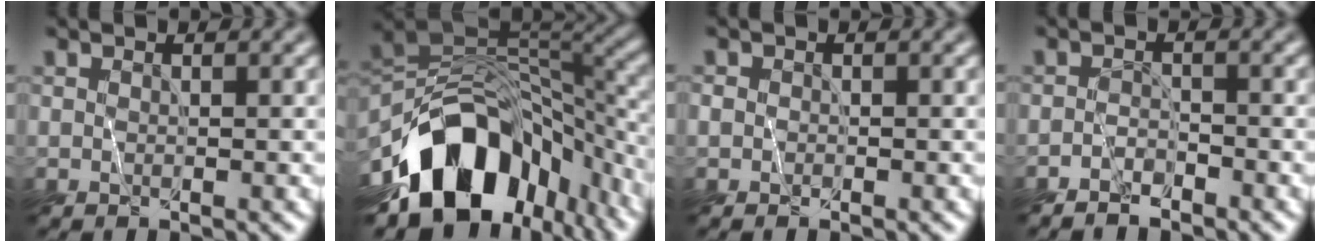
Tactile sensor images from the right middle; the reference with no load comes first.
{"total": 13.7, "force": [-7.7, 7.9, 8.0], "torque": [-0.133, 0.002, -0.127]}
{"total": 1.4, "force": [-0.2, 1.2, 0.7], "torque": [-0.005, 0.004, -0.011]}
{"total": 2.1, "force": [-2.1, 0.0, -0.1], "torque": [0.001, -0.001, -0.046]}